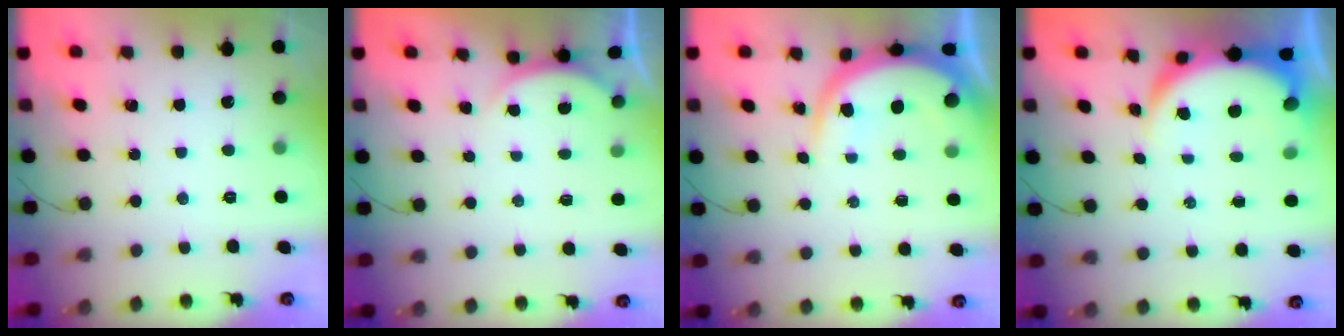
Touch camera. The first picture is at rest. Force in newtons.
{"total": 1.6, "press": 1.5, "slide": 0.6}
{"total": 9.1, "press": 9.0, "slide": 1.1}
{"total": 6.7, "press": 6.5, "slide": 1.7}